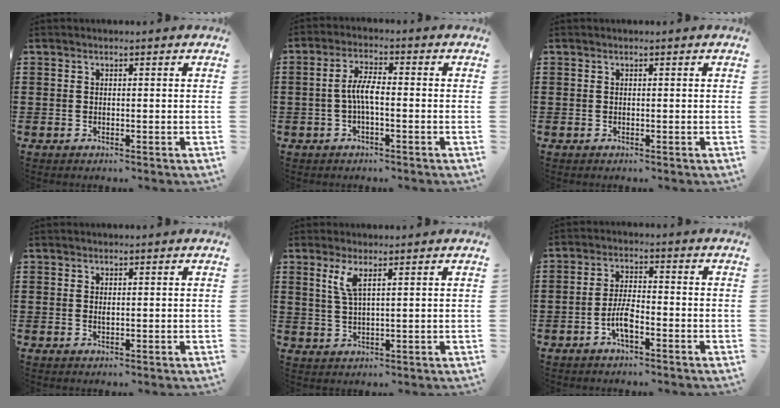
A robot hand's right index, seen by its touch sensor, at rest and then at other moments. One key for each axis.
{"total": 4.5, "fx": -0.9, "fy": 1.2, "fz": 4.3, "tx": -0.098, "ty": -0.002, "tz": -0.025}
{"total": 0.0}
{"total": 0.6, "fx": 0.2, "fy": 0.3, "fz": 0.5, "tx": -0.010, "ty": 0.002, "tz": 0.002}
{"total": 3.4, "fx": 1.7, "fy": 0.6, "fz": 2.8, "tx": -0.061, "ty": 0.002, "tz": 0.030}
{"total": 4.6, "fx": -2.3, "fy": 1.4, "fz": 3.8, "tx": -0.090, "ty": 0.000, "tz": -0.050}